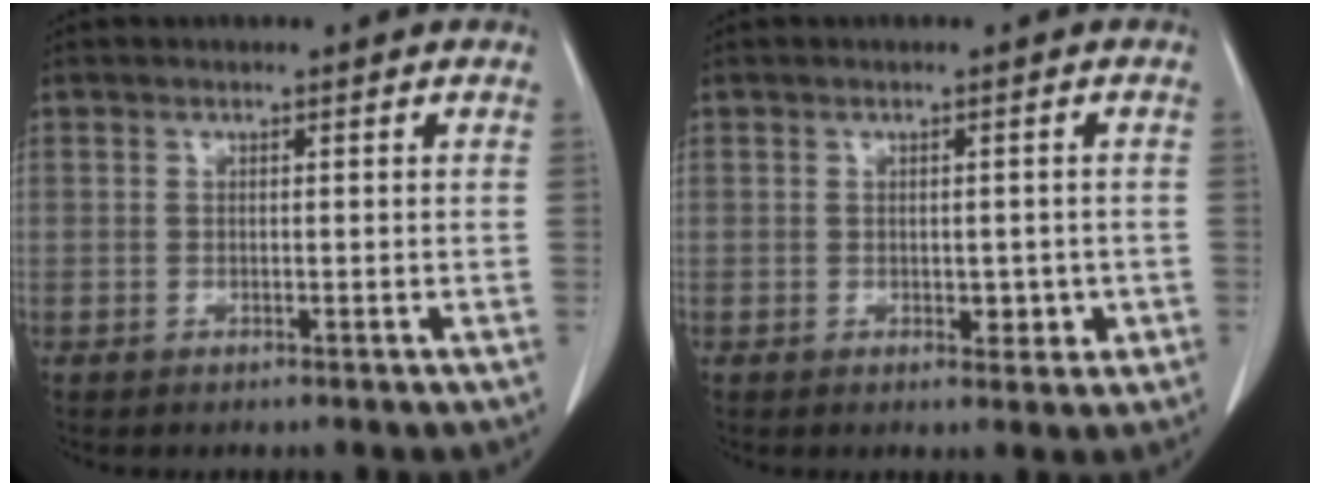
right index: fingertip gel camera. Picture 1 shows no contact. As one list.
[{"total": 2.9, "force": [-0.7, 1.8, 2.2], "torque": [-0.020, 0.004, -0.001]}]